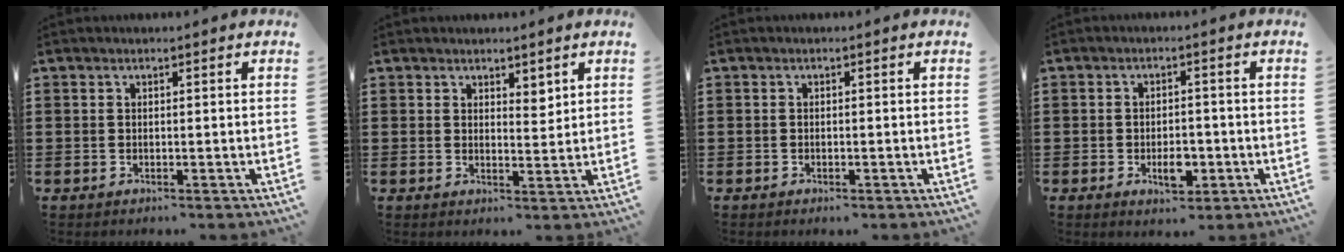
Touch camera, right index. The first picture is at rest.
{"total": 2.5, "force": [2.0, 1.2, 0.7], "torque": [-0.009, 0.004, 0.036]}
{"total": 0.5, "force": [-0.5, 0.2, 0.2], "torque": [-0.006, -0.002, -0.009]}
{"total": 4.4, "force": [-1.5, 2.3, 3.5], "torque": [-0.051, 0.003, -0.026]}